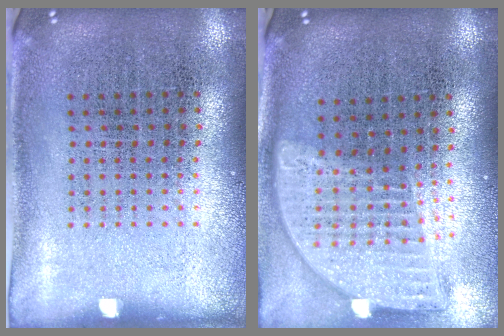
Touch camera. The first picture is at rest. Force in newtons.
{"total": 2.0, "press": 1.6, "slide": 1.2}